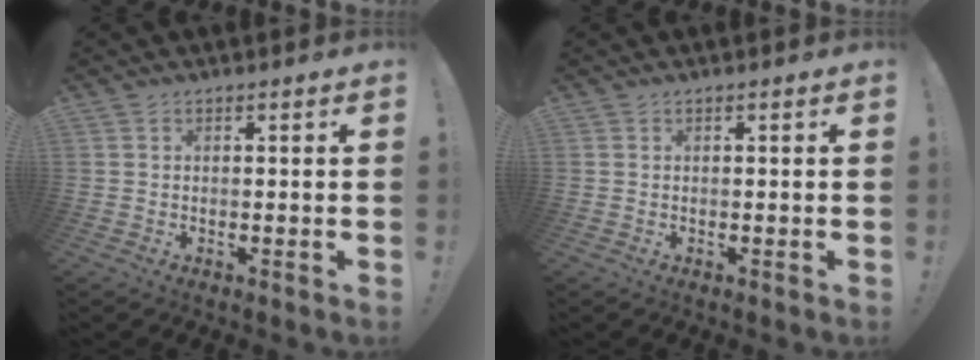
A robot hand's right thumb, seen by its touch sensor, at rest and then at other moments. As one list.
[{"total": 0.0}]